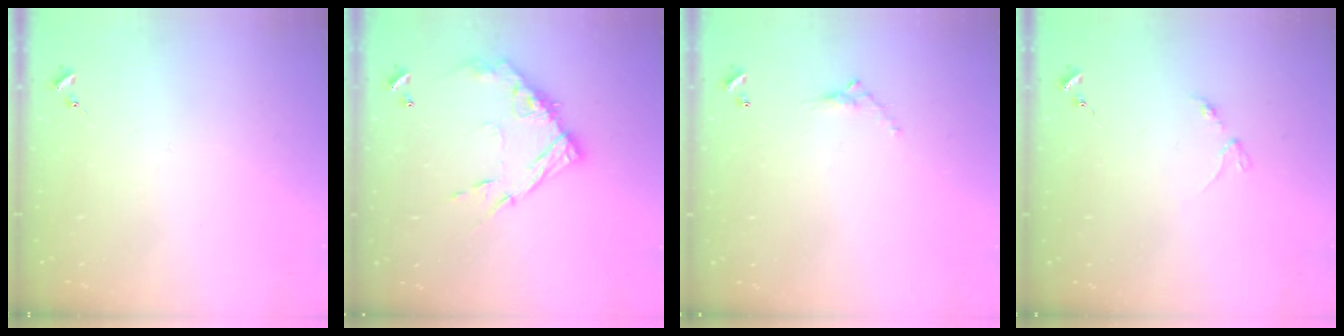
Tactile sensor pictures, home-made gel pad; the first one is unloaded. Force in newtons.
{"total": 14.5, "press": 14.4, "slide": 1.3}
{"total": 4.6, "press": 4.6, "slide": 0.3}
{"total": 2.9, "press": 2.8, "slide": 0.4}